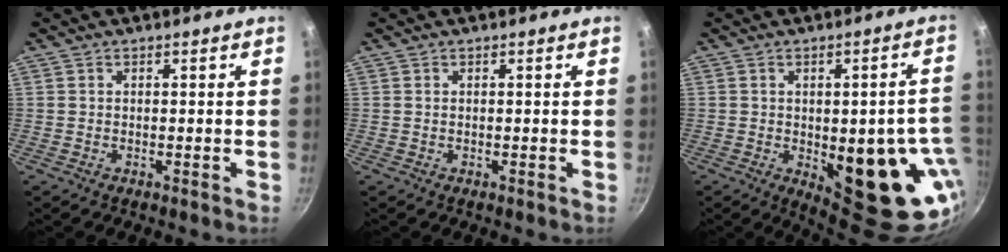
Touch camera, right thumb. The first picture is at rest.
{"total": 0.0}
{"total": 19.5, "force": [-3.6, 8.2, 17.3], "torque": [-0.160, -0.011, -0.029]}